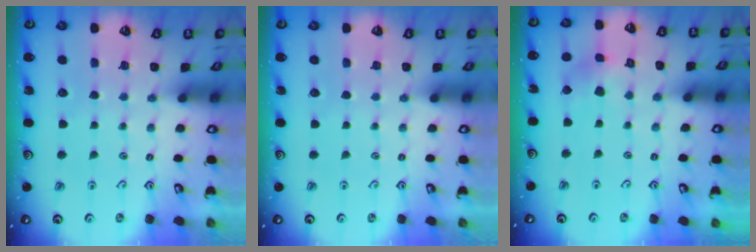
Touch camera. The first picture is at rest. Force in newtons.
{"total": 0.0}
{"total": 5.8, "press": 5.8, "slide": 0.4}